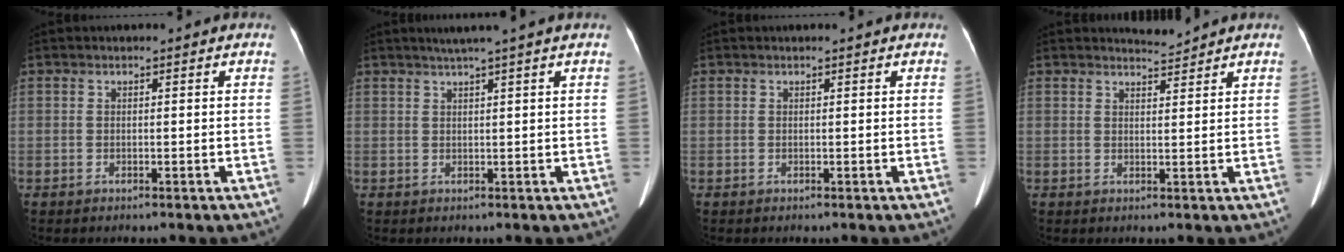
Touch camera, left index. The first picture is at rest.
{"total": 3.3, "force": [2.4, -1.1, 2.0], "torque": [-0.029, 0.006, 0.044]}
{"total": 0.5, "force": [0.5, 0.0, 0.1], "torque": [-0.001, 0.005, 0.006]}
{"total": 2.0, "force": [1.9, -0.5, -0.4], "torque": [-0.002, -0.007, 0.038]}